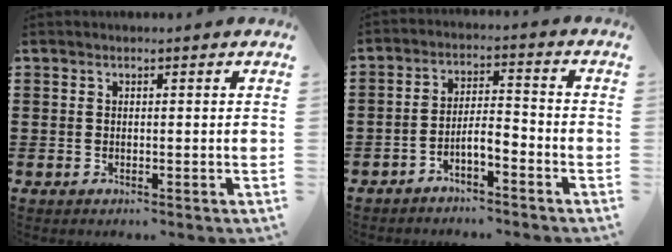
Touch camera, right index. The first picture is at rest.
{"total": 3.9, "force": [-3.0, 0.8, 2.4], "torque": [-0.053, 0.005, -0.062]}